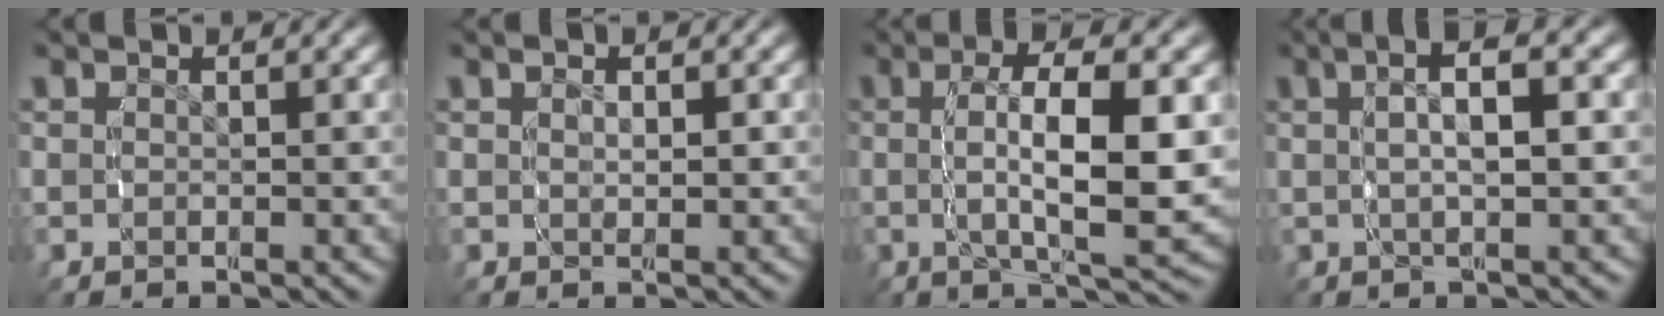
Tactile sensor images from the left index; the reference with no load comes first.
{"total": 1.2, "force": [0.4, 0.3, 1.1], "torque": [-0.012, -0.006, 0.012]}
{"total": 8.1, "force": [0.3, 1.9, 7.9], "torque": [-0.118, -0.002, 0.007]}
{"total": 5.2, "force": [1.6, 1.1, 4.8], "torque": [-0.069, 0.020, 0.019]}